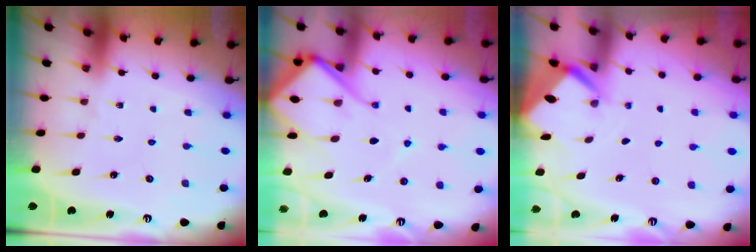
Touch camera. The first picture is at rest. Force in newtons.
{"total": 12.0, "press": 11.9, "slide": 1.4}
{"total": 2.8, "press": 2.8, "slide": 0.2}